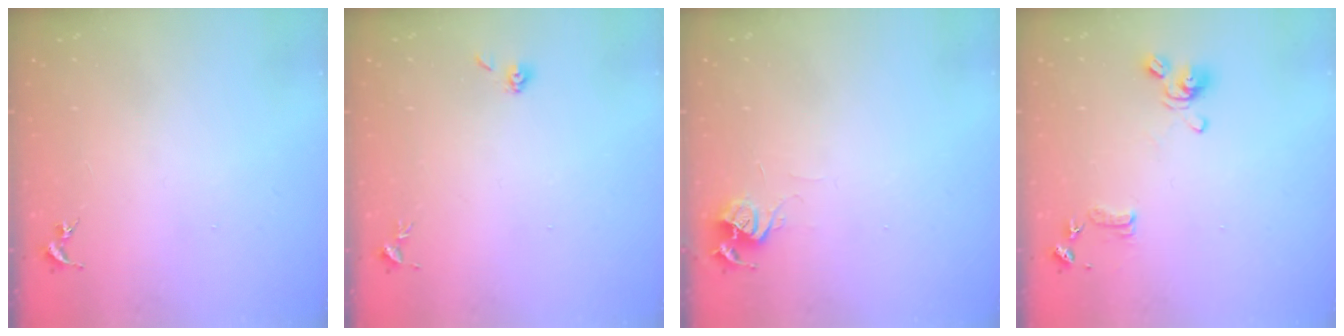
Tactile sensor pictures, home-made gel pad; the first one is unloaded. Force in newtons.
{"total": 3.7, "press": 3.5, "slide": 1.4}
{"total": 6.0, "press": 6.0, "slide": 0.6}
{"total": 9.8, "press": 9.7, "slide": 1.7}